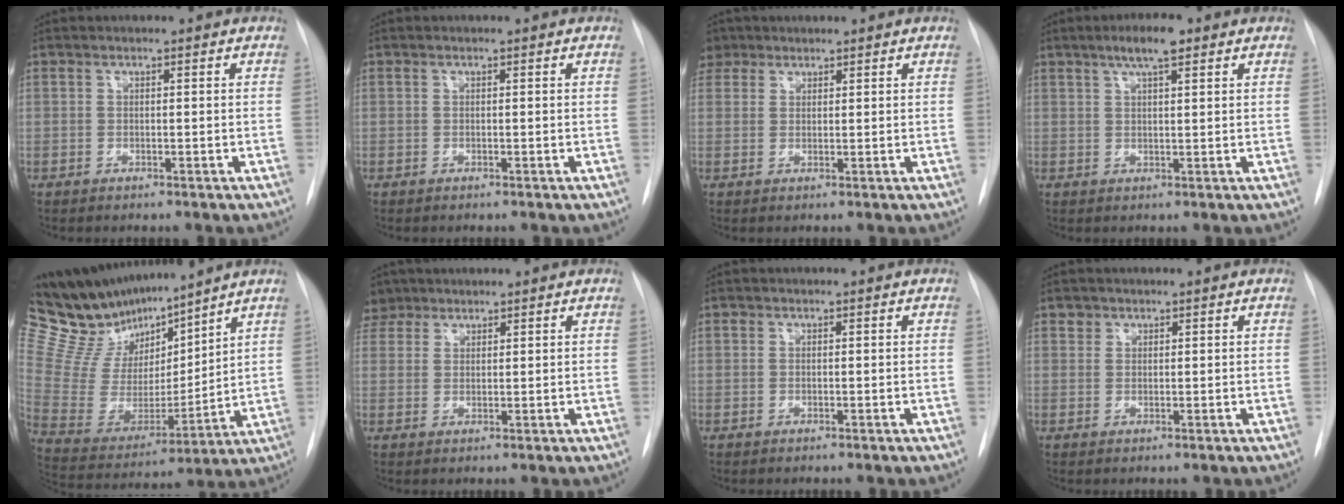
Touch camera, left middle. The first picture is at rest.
{"total": 0.0}
{"total": 4.5, "force": [3.2, 3.0, 0.5], "torque": [-0.008, 0.012, 0.063]}
{"total": 4.6, "force": [2.8, 0.8, 3.5], "torque": [-0.066, 0.004, 0.047]}
{"total": 18.3, "force": [16.1, 4.2, 7.7], "torque": [-0.147, -0.009, 0.304]}
{"total": 5.2, "force": [4.1, 3.1, 0.6], "torque": [-0.008, 0.011, 0.081]}
{"total": 0.0}
{"total": 1.2, "force": [0.8, 0.9, -0.1], "torque": [0.014, -0.001, 0.008]}